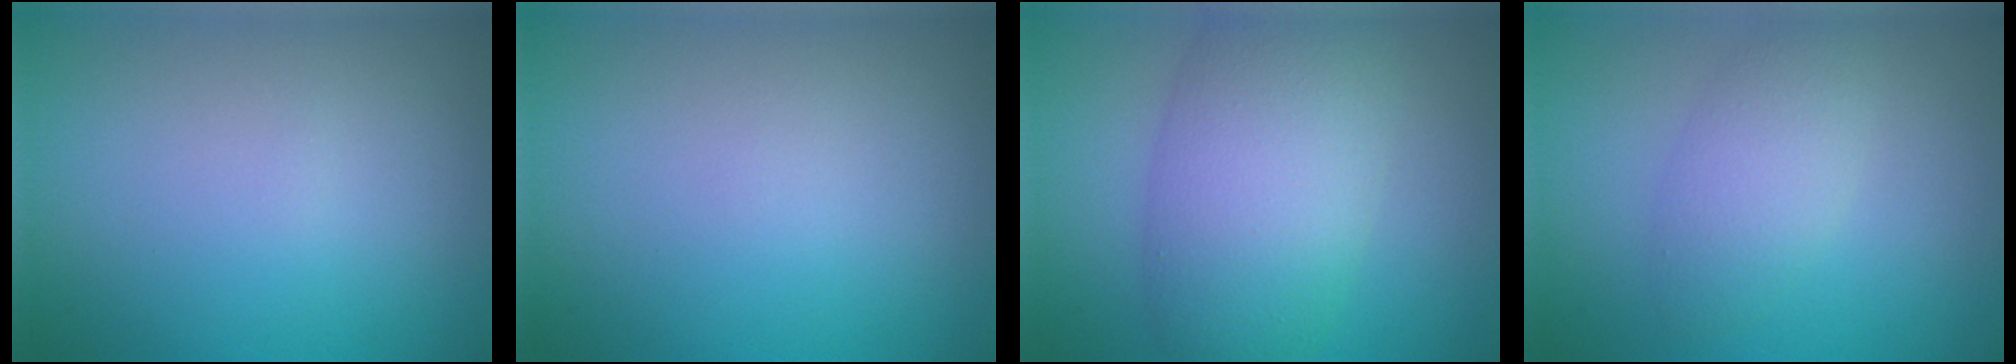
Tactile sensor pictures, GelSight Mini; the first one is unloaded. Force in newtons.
{"total": 0.0}
{"total": 8.0, "press": 8.0, "slide": 0.4}
{"total": 3.0, "press": 3.0, "slide": 0.1}